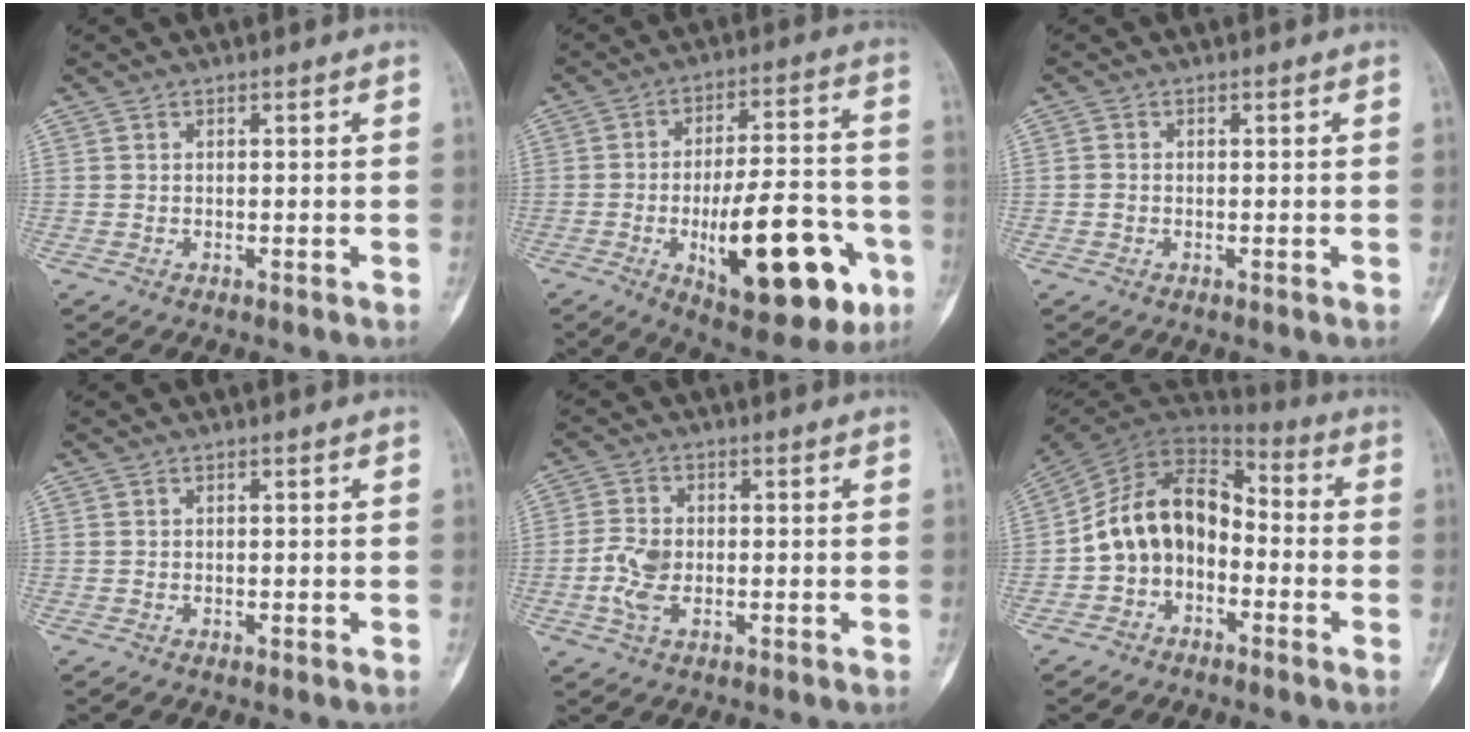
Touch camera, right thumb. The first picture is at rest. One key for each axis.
{"total": 28.2, "fx": -10.2, "fy": 11.0, "fz": 23.9, "tx": -0.332, "ty": 0.039, "tz": -0.138}
{"total": 1.0, "fx": -0.2, "fy": 0.8, "fz": 0.4, "tx": -0.004, "ty": 0.003, "tz": -0.005}
{"total": 0.0}
{"total": 5.8, "fx": -1.0, "fy": 3.6, "fz": 4.4, "tx": -0.096, "ty": 0.006, "tz": -0.021}
{"total": 13.6, "fx": -2.9, "fy": 10.0, "fz": 8.8, "tx": -0.130, "ty": 0.066, "tz": -0.063}